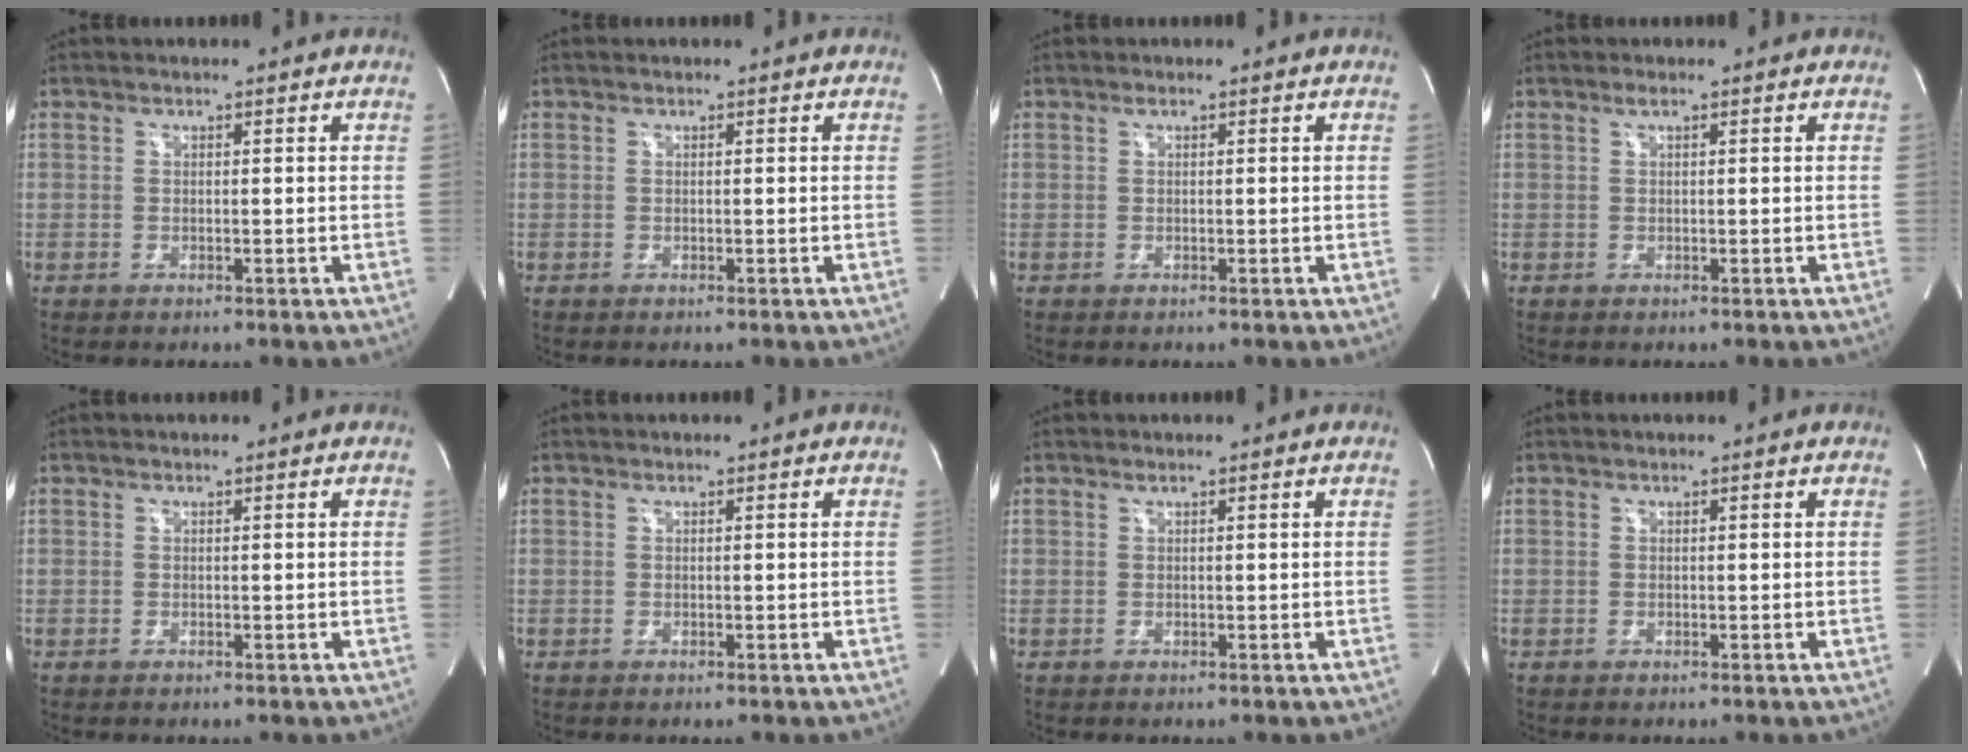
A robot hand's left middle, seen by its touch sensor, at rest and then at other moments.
{"total": 0.0}
{"total": 0.0}
{"total": 0.7, "force": [0.5, 0.0, 0.6], "torque": [-0.015, 0.004, 0.009]}
{"total": 0.0}
{"total": 0.0}
{"total": 0.0}
{"total": 0.0}